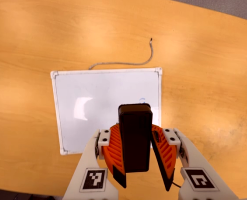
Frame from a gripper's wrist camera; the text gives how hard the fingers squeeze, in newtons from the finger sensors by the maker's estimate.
{"total": 7.2, "left": 8.0, "right": 6.4}